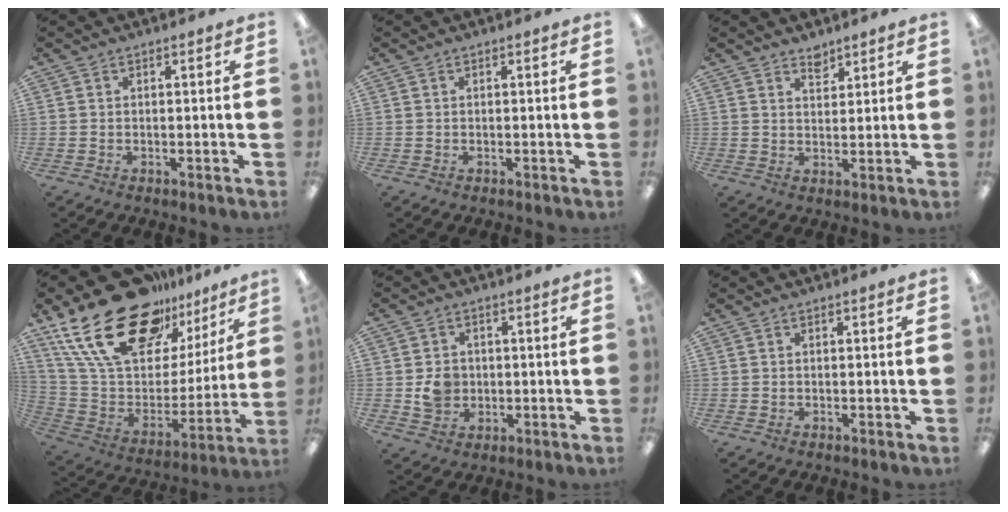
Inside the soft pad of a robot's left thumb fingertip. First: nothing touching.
{"total": 0.0}
{"total": 3.2, "force": [2.9, 1.1, 0.6], "torque": [0.007, -0.024, 0.050]}
{"total": 27.5, "force": [18.2, 14.4, 14.8], "torque": [-0.266, -0.109, 0.334]}
{"total": 5.3, "force": [-0.1, 4.6, 2.6], "torque": [-0.026, 0.003, -0.002]}
{"total": 0.0}